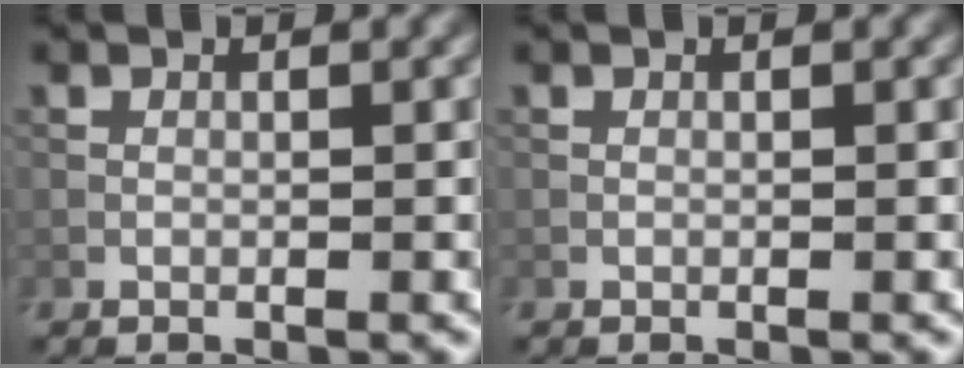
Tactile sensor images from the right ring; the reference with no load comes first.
{"total": 0.0}